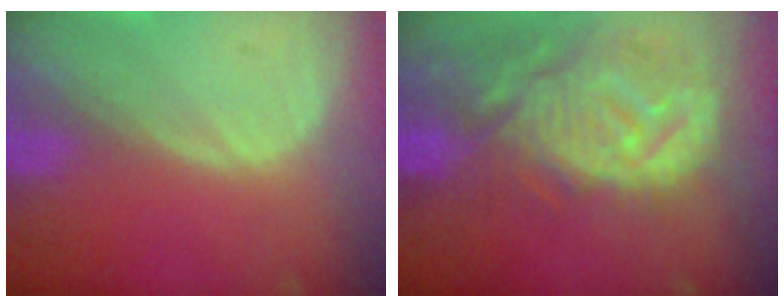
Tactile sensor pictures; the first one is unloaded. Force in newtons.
{"total": 12.6, "press": 11.1, "slide": 5.8}